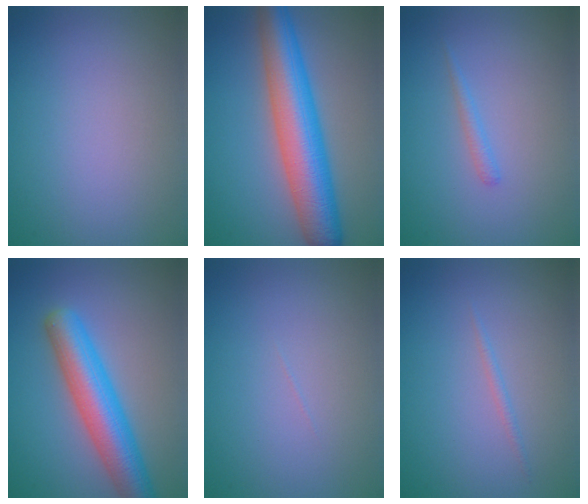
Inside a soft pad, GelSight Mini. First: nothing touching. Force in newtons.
{"total": 8.9, "press": 8.9, "slide": 0.3}
{"total": 0.9, "press": 0.9, "slide": 0.1}
{"total": 6.9, "press": 6.9, "slide": 0.2}
{"total": 0.0}
{"total": 0.6, "press": 0.6, "slide": 0.0}